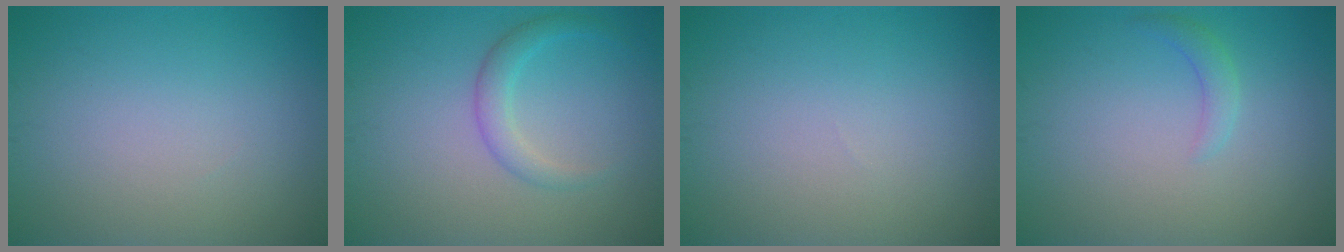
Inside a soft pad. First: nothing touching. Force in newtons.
{"total": 2.1, "press": 2.1, "slide": 0.1}
{"total": 0.0}
{"total": 1.4, "press": 1.4, "slide": 0.1}